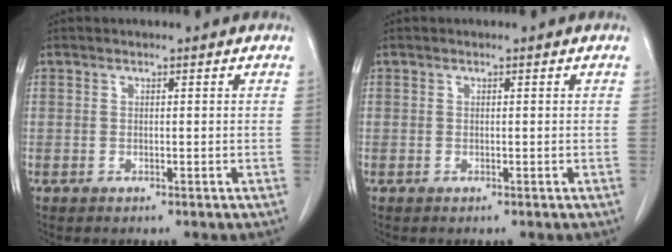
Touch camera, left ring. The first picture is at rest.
{"total": 0.0}